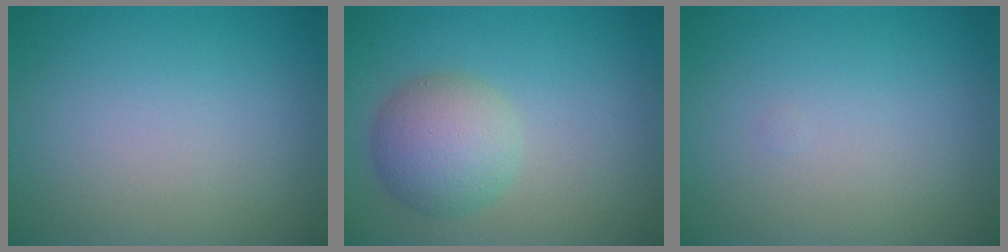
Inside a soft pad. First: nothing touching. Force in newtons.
{"total": 4.6, "press": 4.6, "slide": 0.1}
{"total": 0.0}